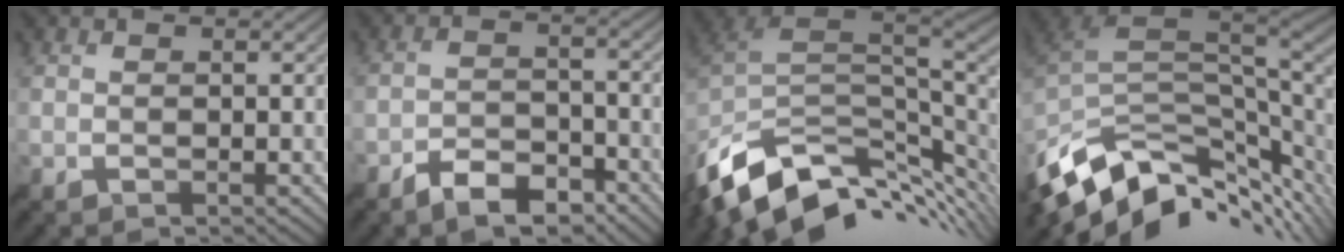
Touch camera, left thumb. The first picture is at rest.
{"total": 6.0, "force": [-4.7, 2.4, 2.8], "torque": [-0.048, -0.001, -0.088]}
{"total": 12.7, "force": [-4.8, 7.5, 9.1], "torque": [-0.195, -0.021, -0.076]}
{"total": 13.2, "force": [-5.0, 7.4, 9.7], "torque": [-0.203, -0.031, -0.075]}